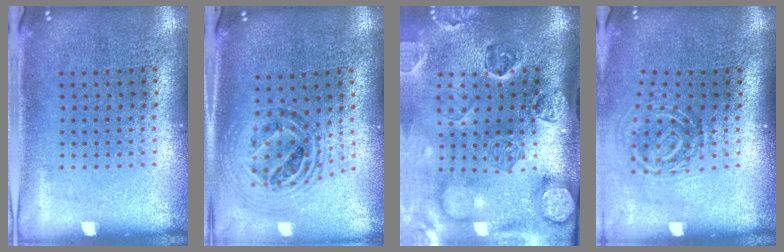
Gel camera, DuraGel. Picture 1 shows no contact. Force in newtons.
{"total": 1.2, "press": 1.1, "slide": 0.4}
{"total": 4.9, "press": 3.6, "slide": 3.3}
{"total": 2.0, "press": 1.3, "slide": 1.5}